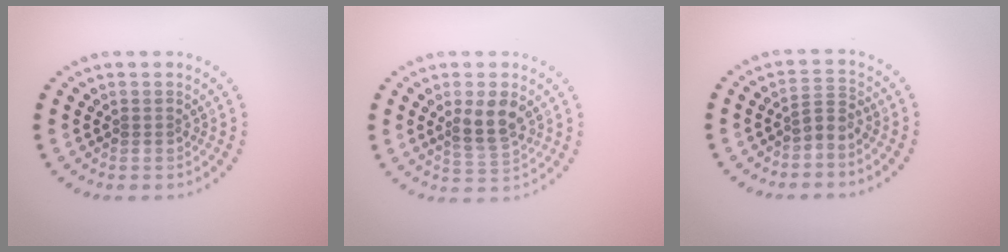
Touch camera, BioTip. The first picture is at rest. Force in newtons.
{"total": 3.3, "press": 3.2, "slide": 1.1}
{"total": 1.8, "press": 1.3, "slide": 1.3}